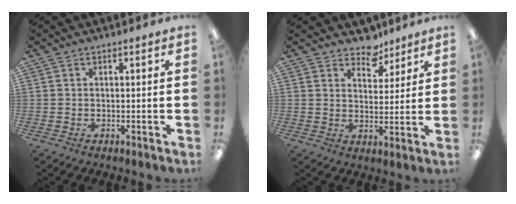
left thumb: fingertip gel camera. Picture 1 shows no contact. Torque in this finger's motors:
{"motor_torque": [-0.13, -0.16, 0.02, -0.11, 0.08]}